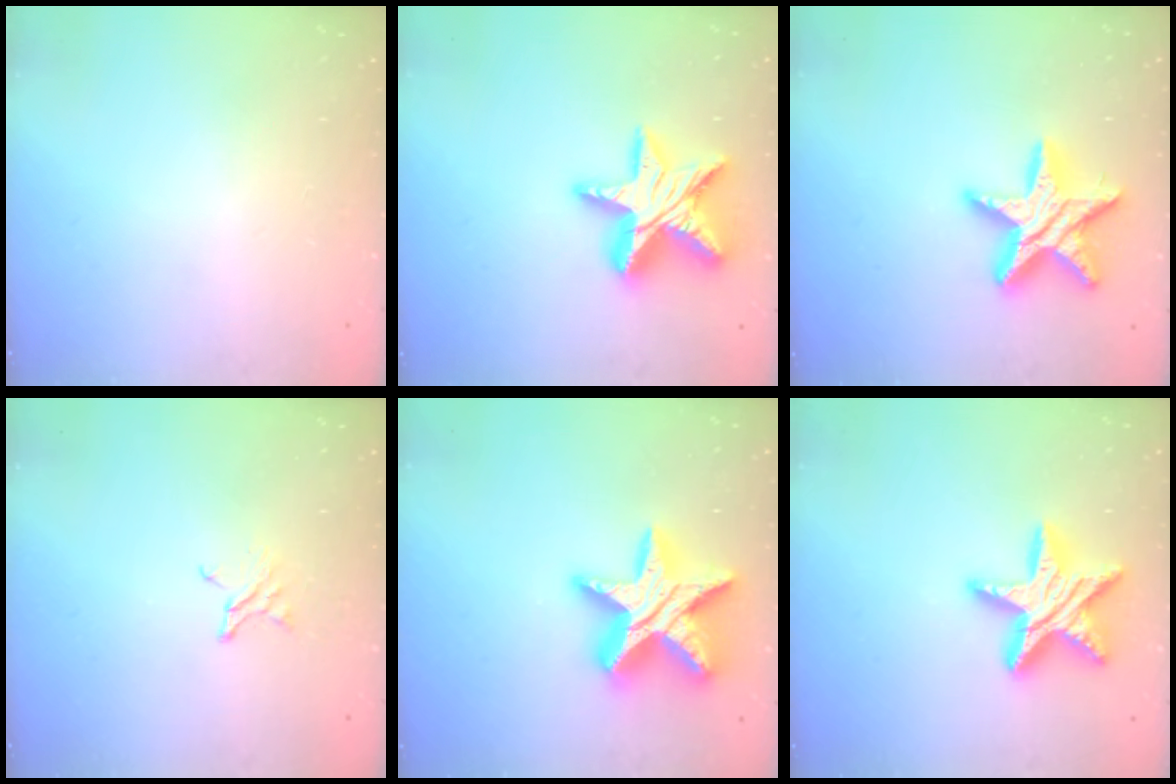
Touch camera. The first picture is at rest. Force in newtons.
{"total": 17.9, "press": 17.9, "slide": 1.4}
{"total": 16.2, "press": 16.1, "slide": 1.1}
{"total": 2.0, "press": 2.0, "slide": 0.1}
{"total": 19.7, "press": 19.6, "slide": 1.8}
{"total": 16.4, "press": 16.4, "slide": 1.0}